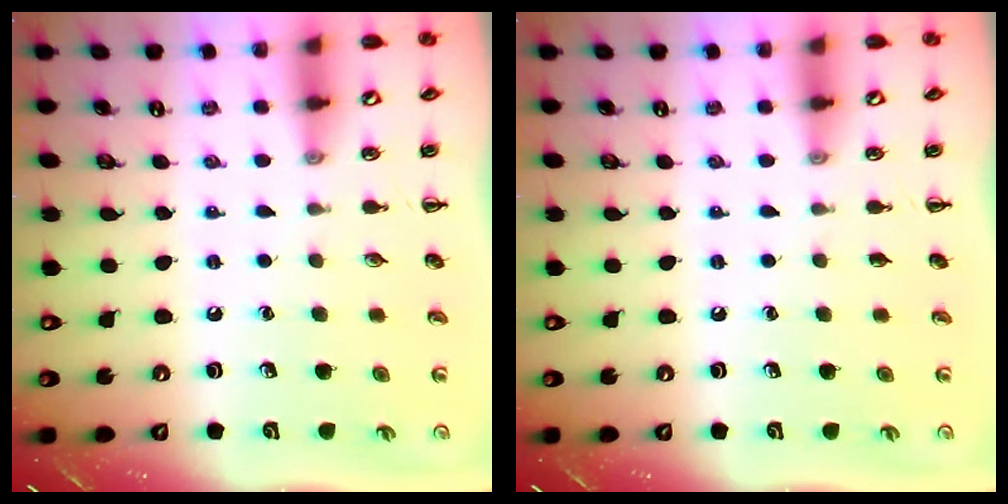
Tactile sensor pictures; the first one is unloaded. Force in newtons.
{"total": 0.0}